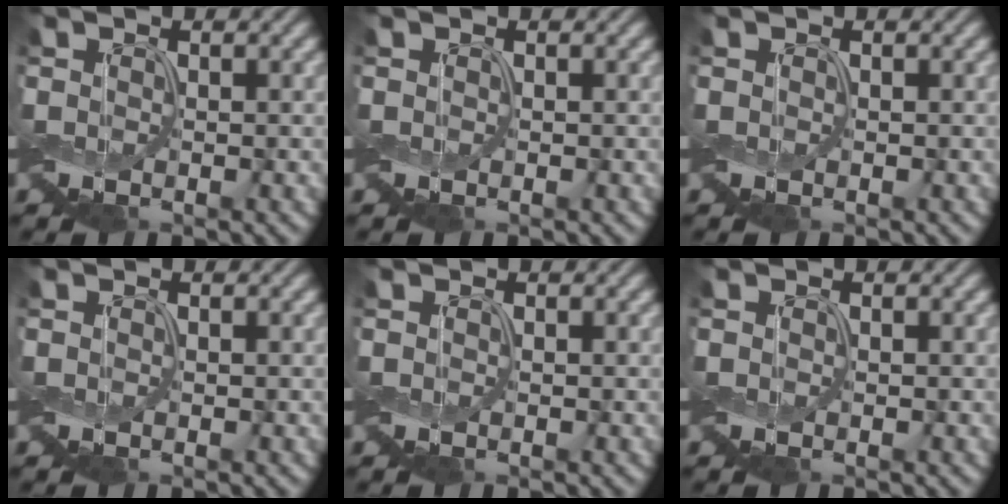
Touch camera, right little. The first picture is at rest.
{"total": 0.0}
{"total": 0.0}
{"total": 0.0}
{"total": 0.0}
{"total": 0.0}